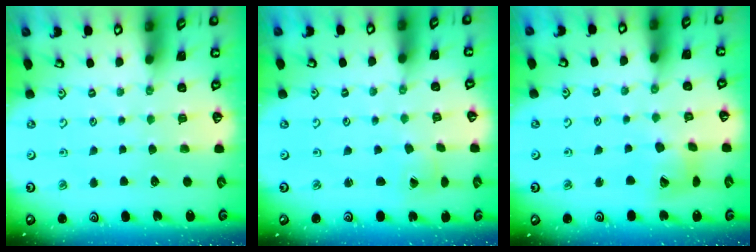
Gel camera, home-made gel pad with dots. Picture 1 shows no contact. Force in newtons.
{"total": 1.5, "press": 1.5, "slide": 0.1}
{"total": 10.5, "press": 10.4, "slide": 1.3}